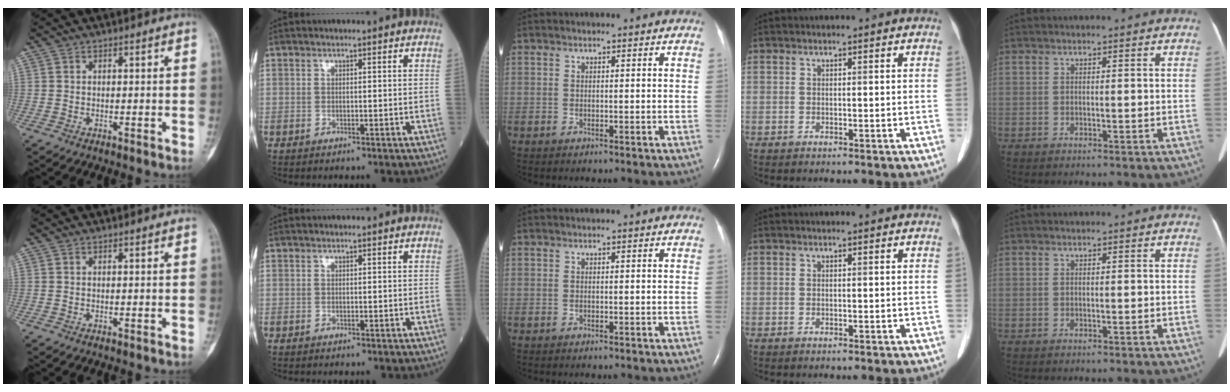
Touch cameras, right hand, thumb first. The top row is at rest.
{}